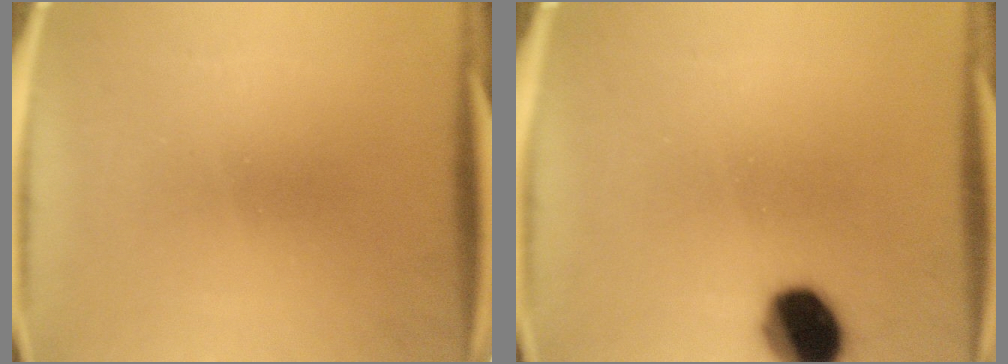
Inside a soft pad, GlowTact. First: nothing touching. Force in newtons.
{"total": 10.9}